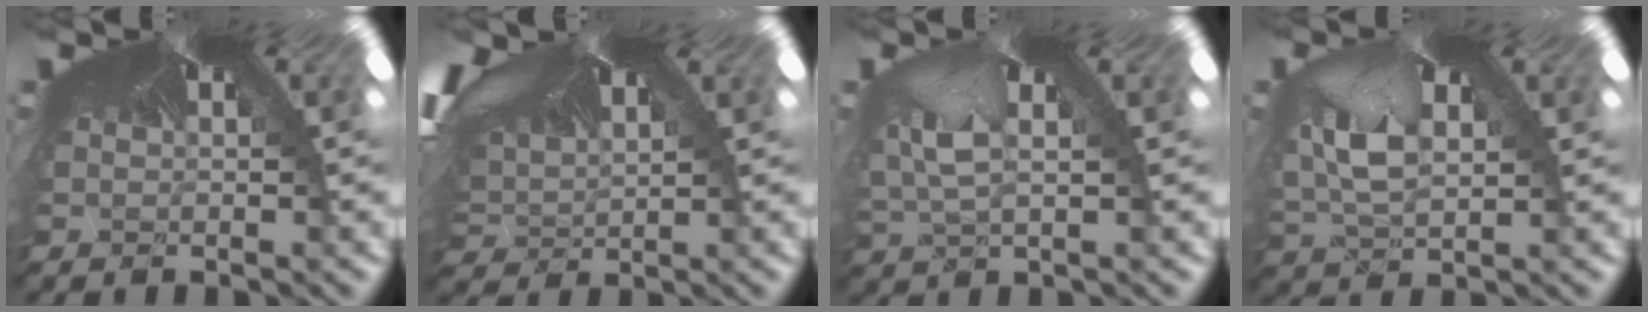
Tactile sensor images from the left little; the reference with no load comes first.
{"total": 1.6, "force": [0.6, 1.1, 1.0], "torque": [-0.037, -0.015, 0.034]}
{"total": 2.7, "force": [-2.4, 0.9, -0.6], "torque": [-0.027, -0.042, -0.006]}
{"total": 2.5, "force": [-1.2, 2.2, 0.2], "torque": [-0.036, -0.026, 0.012]}